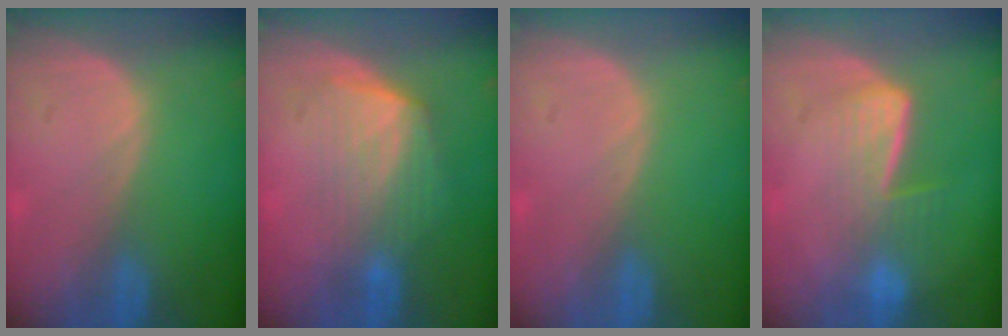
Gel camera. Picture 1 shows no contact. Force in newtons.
{"total": 6.8, "press": 6.4, "slide": 2.5}
{"total": 0.0}
{"total": 6.9, "press": 5.8, "slide": 3.7}